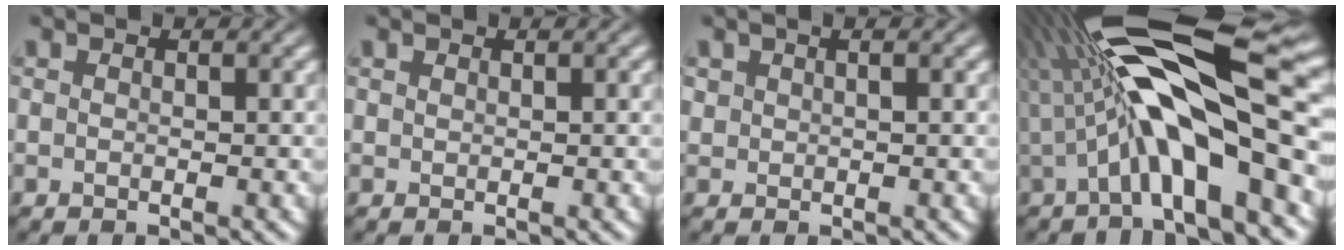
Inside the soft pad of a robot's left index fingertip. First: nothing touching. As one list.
[{"total": 0.0}, {"total": 0.8, "force": [0.7, 0.1, 0.2], "torque": [-0.007, 0.003, 0.020]}, {"total": 12.9, "force": [0.4, 3.4, 12.5], "torque": [-0.207, 0.030, 0.008]}]